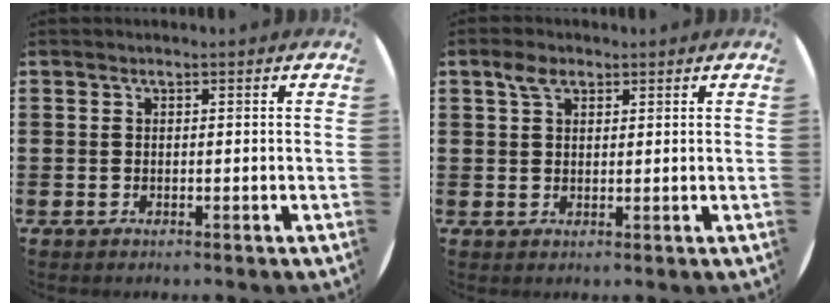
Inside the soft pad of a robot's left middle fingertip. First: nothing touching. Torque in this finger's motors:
{"motor_torque": [0.56, -0.65, 0.12, 0.02]}